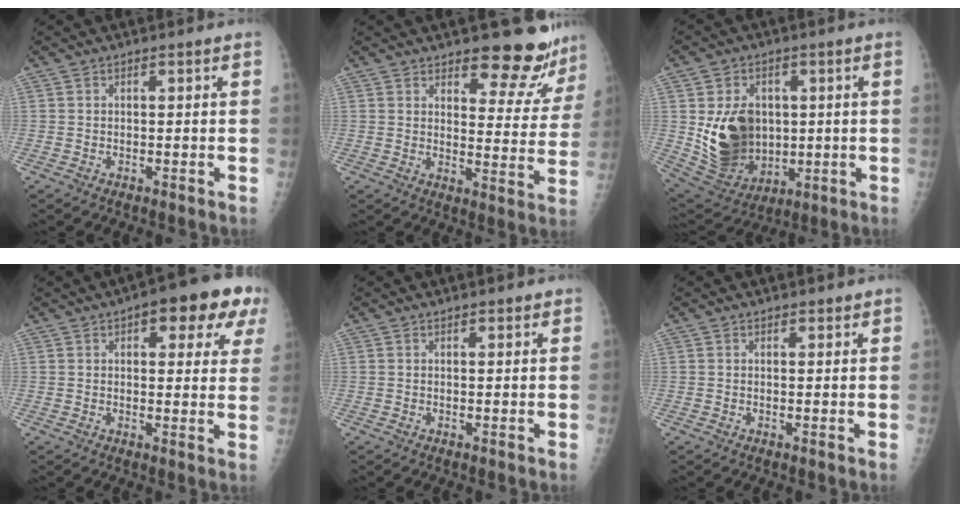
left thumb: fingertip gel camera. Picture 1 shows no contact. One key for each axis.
{"total": 12.2, "fx": 10.9, "fy": 3.7, "fz": 3.8, "tx": -0.005, "ty": -0.092, "tz": 0.129}
{"total": 15.3, "fx": 1.1, "fy": 11.6, "fz": 9.8, "tx": -0.130, "ty": -0.021, "tz": 0.046}
{"total": 12.5, "fx": 6.2, "fy": 5.0, "fz": 9.6, "tx": -0.073, "ty": -0.007, "tz": 0.068}
{"total": 1.3, "fx": 1.0, "fy": 0.5, "fz": 0.6, "tx": -0.006, "ty": -0.003, "tz": 0.012}
{"total": 1.1, "fx": 1.0, "fy": 0.5, "fz": 0.3, "tx": 0.002, "ty": -0.006, "tz": 0.013}